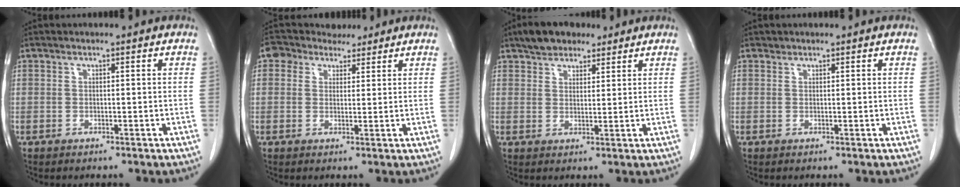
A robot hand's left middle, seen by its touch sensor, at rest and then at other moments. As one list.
[{"total": 5.3, "force": [4.1, 3.0, 1.4], "torque": [-0.025, 0.026, 0.071]}, {"total": 6.7, "force": [5.1, 3.3, 2.7], "torque": [-0.049, 0.017, 0.092]}, {"total": 0.5, "force": [0.5, 0.2, -0.1], "torque": [-0.002, -0.002, 0.008]}]